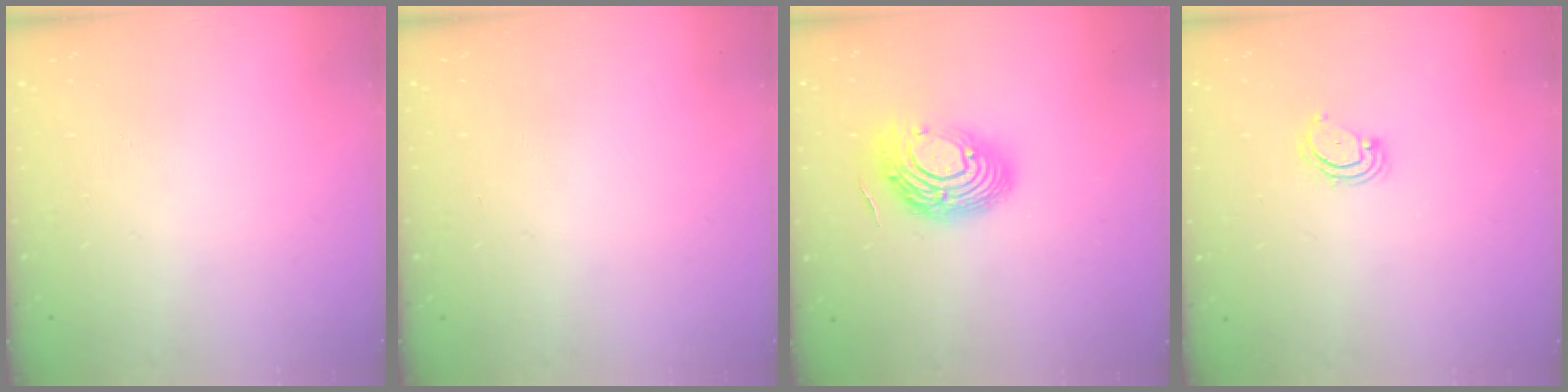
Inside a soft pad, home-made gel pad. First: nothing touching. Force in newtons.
{"total": 0.0}
{"total": 14.4, "press": 14.3, "slide": 1.2}
{"total": 3.5, "press": 3.4, "slide": 0.4}